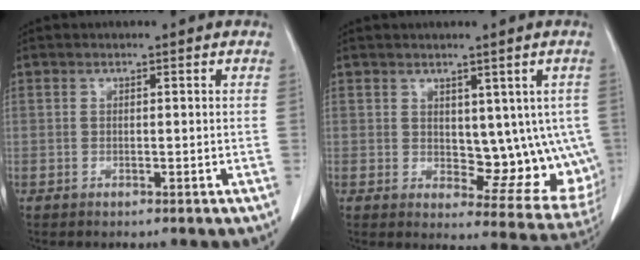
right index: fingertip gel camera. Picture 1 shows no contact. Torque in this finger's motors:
{"motor_torque": [0.27, 0.15, 0.17, 0.00]}